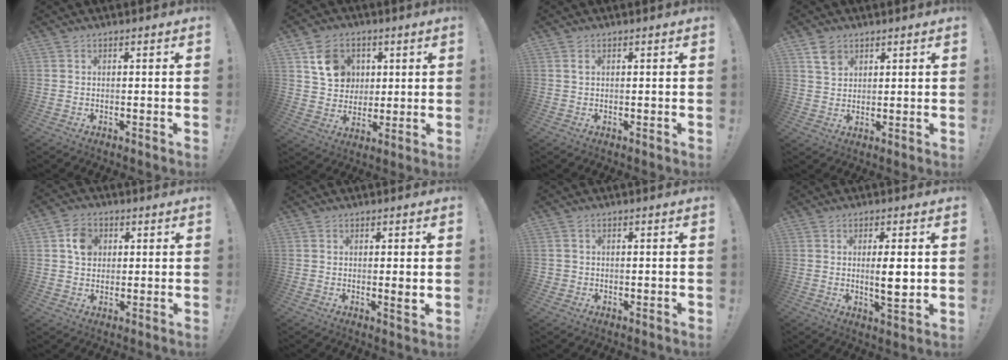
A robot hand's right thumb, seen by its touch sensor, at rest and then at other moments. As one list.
[{"total": 11.3, "force": [4.3, 9.6, 4.0], "torque": [-0.048, -0.014, 0.089]}, {"total": 1.0, "force": [0.4, 0.7, 0.6], "torque": [-0.009, 0.002, 0.007]}, {"total": 5.1, "force": [3.2, 3.5, 1.9], "torque": [-0.020, -0.014, 0.059]}, {"total": 6.4, "force": [1.7, 5.4, 2.9], "torque": [-0.029, 0.000, 0.030]}, {"total": 2.3, "force": [0.1, 0.2, 2.3], "torque": [-0.031, -0.007, 0.000]}, {"total": 1.7, "force": [-0.6, 1.5, 0.6], "torque": [-0.015, 0.007, -0.009]}, {"total": 6.8, "force": [0.2, 1.4, 6.7], "torque": [-0.103, -0.013, -0.002]}]